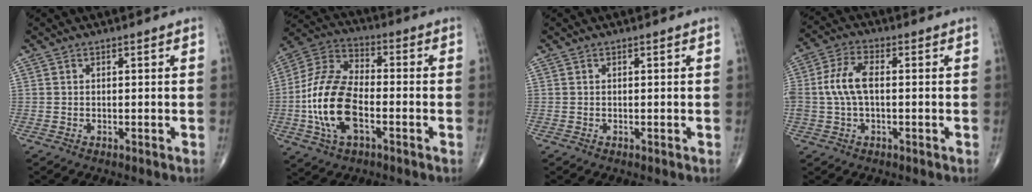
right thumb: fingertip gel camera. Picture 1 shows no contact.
{"total": 16.4, "force": [-3.8, 8.7, 13.4], "torque": [-0.273, 0.027, -0.074]}
{"total": 0.0}
{"total": 7.5, "force": [0.1, 3.9, 6.4], "torque": [-0.146, 0.021, -0.002]}